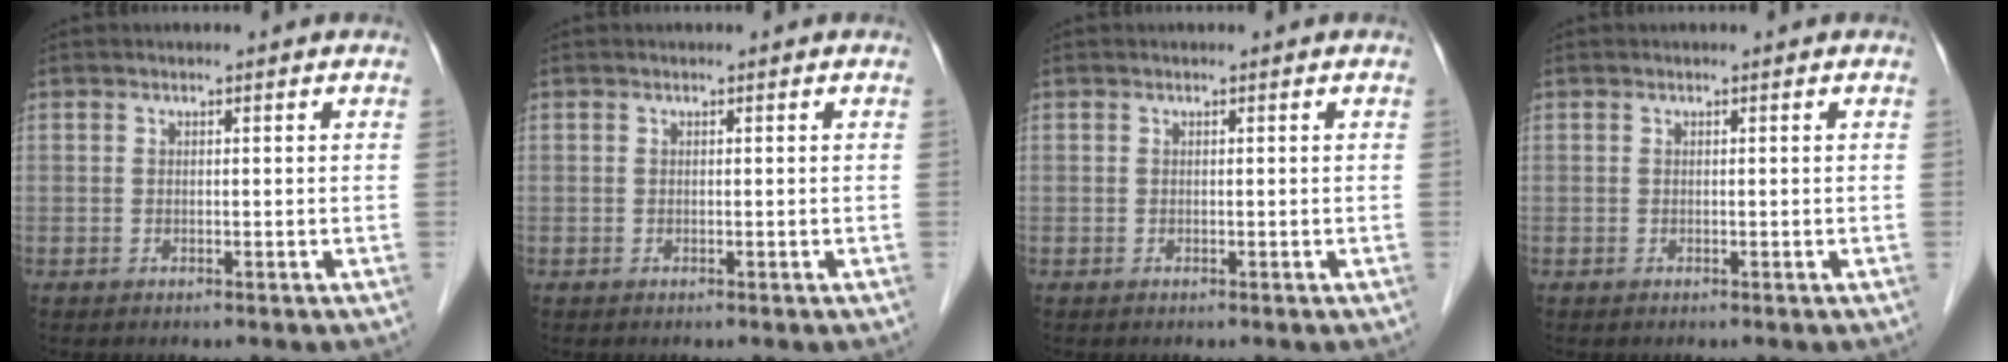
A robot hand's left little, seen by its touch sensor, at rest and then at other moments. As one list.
[{"total": 0.0}, {"total": 0.0}, {"total": 0.0}]